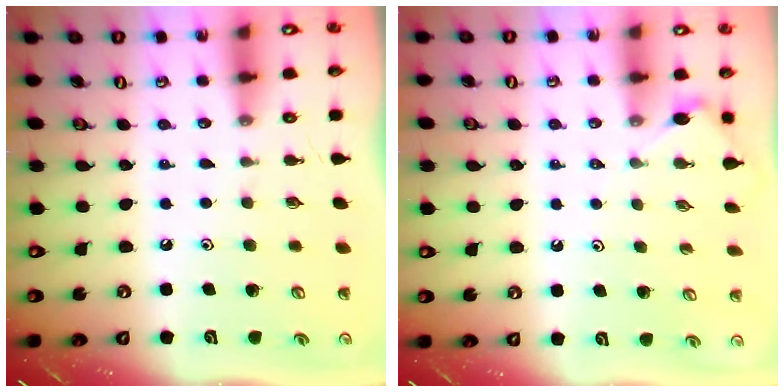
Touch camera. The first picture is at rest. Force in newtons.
{"total": 2.9, "press": 2.8, "slide": 0.5}